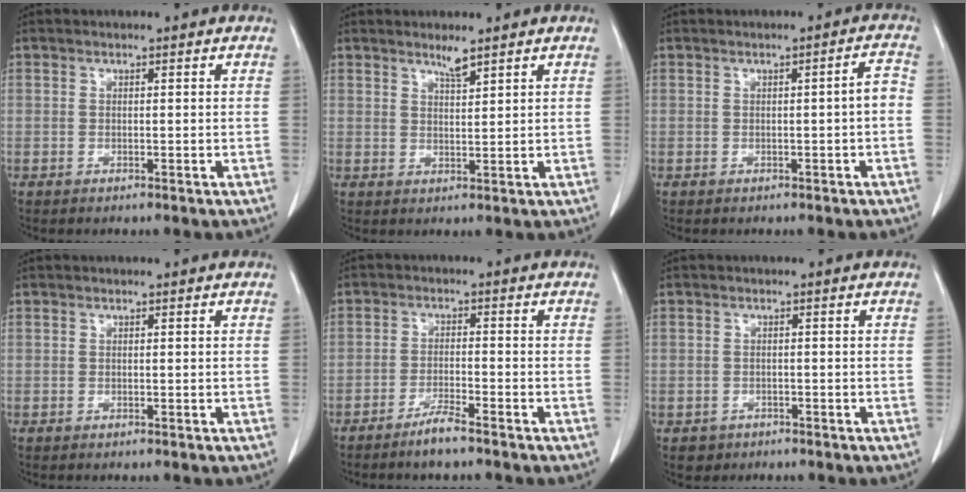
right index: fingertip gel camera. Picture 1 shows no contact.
{"total": 2.2, "force": [1.9, 0.0, 1.2], "torque": [-0.026, -0.004, 0.036]}
{"total": 2.2, "force": [-0.4, 0.1, 2.2], "torque": [-0.028, 0.003, -0.006]}
{"total": 0.0}
{"total": 3.7, "force": [-2.9, 0.0, 2.2], "torque": [-0.045, -0.005, -0.057]}
{"total": 2.0, "force": [-1.1, 1.7, 0.0], "torque": [-0.002, 0.007, -0.016]}